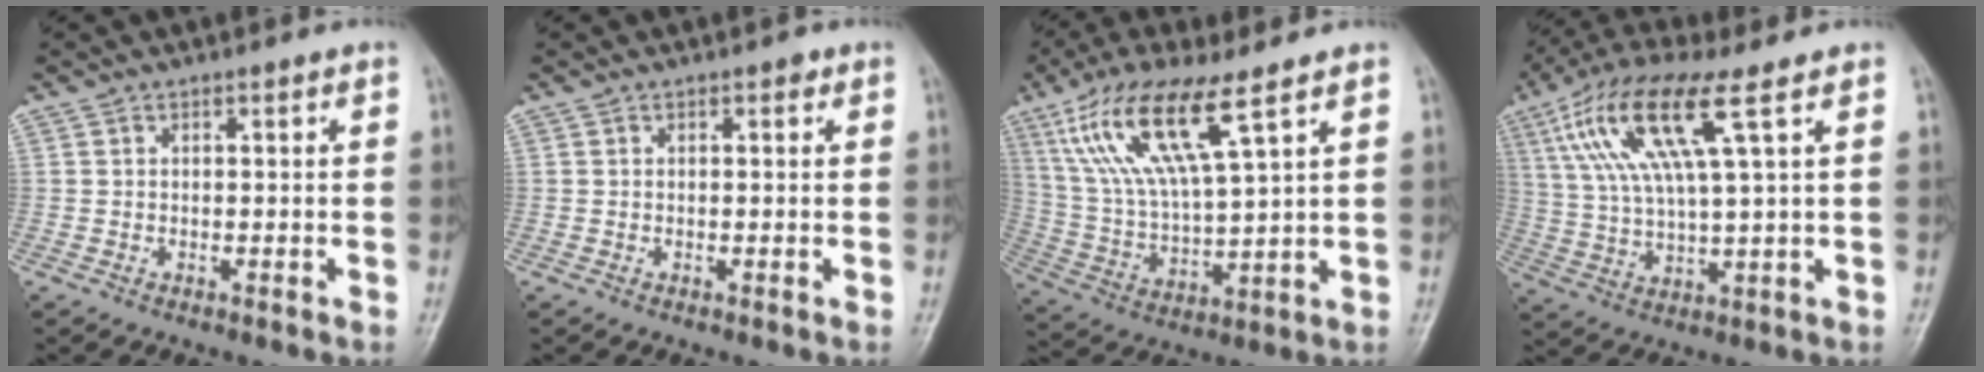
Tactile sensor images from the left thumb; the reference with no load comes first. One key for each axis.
{"total": 0.7, "fx": 0.3, "fy": 0.4, "fz": 0.5, "tx": 0.001, "ty": 0.001, "tz": 0.001}
{"total": 15.8, "fx": 8.4, "fy": 3.8, "fz": 12.9, "tx": -0.266, "ty": -0.025, "tz": 0.171}
{"total": 14.7, "fx": 6.0, "fy": 3.1, "fz": 13.1, "tx": -0.286, "ty": 0.000, "tz": 0.117}